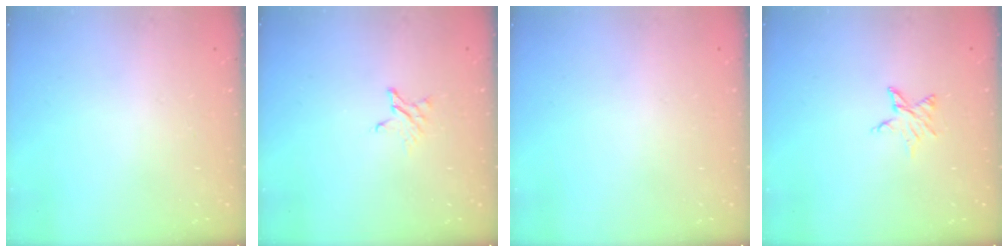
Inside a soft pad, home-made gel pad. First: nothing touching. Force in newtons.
{"total": 2.4, "press": 2.4, "slide": 0.2}
{"total": 0.0}
{"total": 3.9, "press": 3.9, "slide": 0.4}